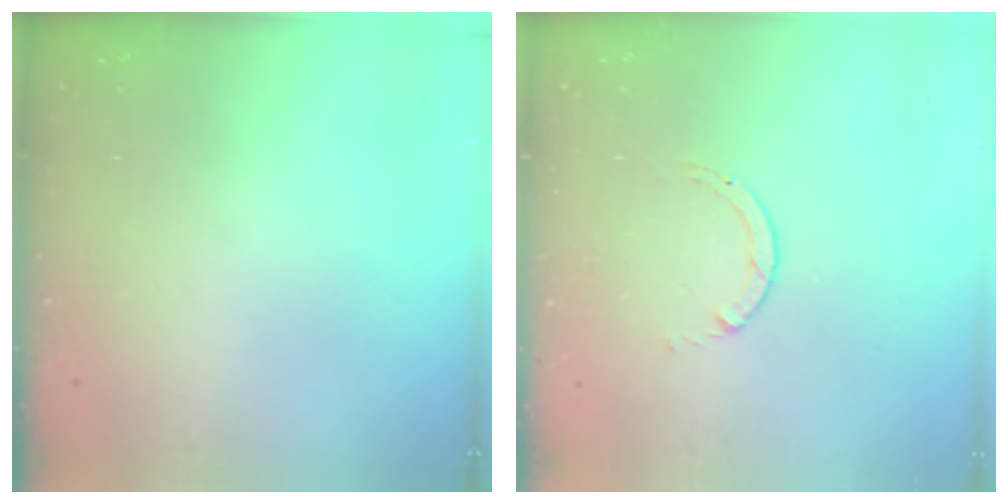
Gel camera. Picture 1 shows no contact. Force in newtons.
{"total": 0.6, "press": 0.5, "slide": 0.1}